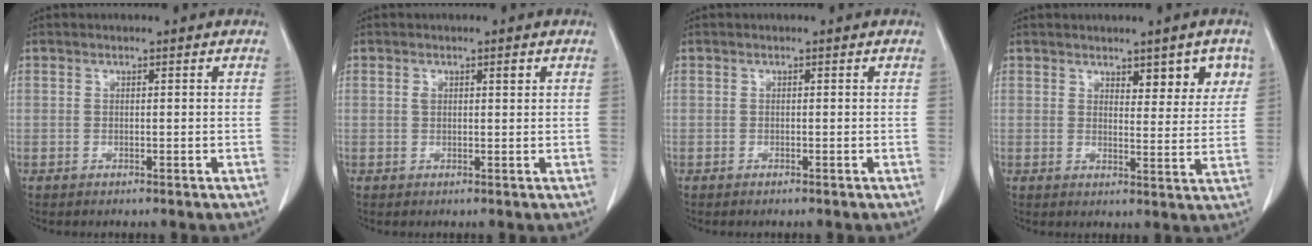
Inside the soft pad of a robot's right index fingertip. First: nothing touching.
{"total": 1.7, "force": [0.7, 0.7, 1.3], "torque": [-0.026, 0.009, 0.013]}
{"total": 0.0}
{"total": 6.1, "force": [3.4, 2.1, 4.6], "torque": [-0.051, -0.002, 0.044]}